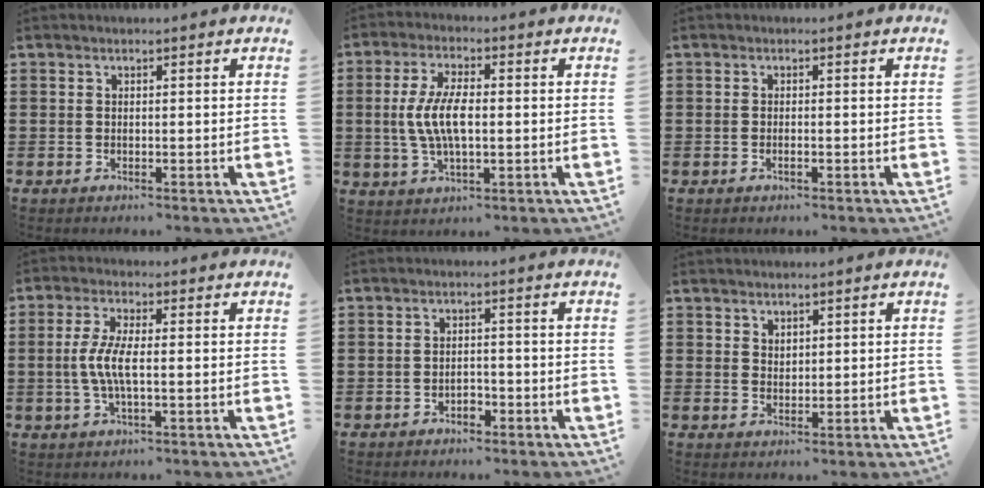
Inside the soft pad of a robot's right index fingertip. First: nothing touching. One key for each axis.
{"total": 7.6, "fx": -0.3, "fy": 3.0, "fz": 7.0, "tx": -0.161, "ty": -0.003, "tz": -0.015}
{"total": 0.7, "fx": -0.3, "fy": 0.2, "fz": 0.6, "tx": -0.013, "ty": -0.005, "tz": -0.004}
{"total": 5.2, "fx": -0.6, "fy": 1.3, "fz": 5.0, "tx": -0.118, "ty": -0.008, "tz": -0.021}
{"total": 2.0, "fx": -1.4, "fy": 1.0, "fz": 1.0, "tx": -0.023, "ty": 0.000, "tz": -0.029}
{"total": 1.8, "fx": 1.5, "fy": 0.9, "fz": 0.2, "tx": -0.005, "ty": 0.003, "tz": 0.029}